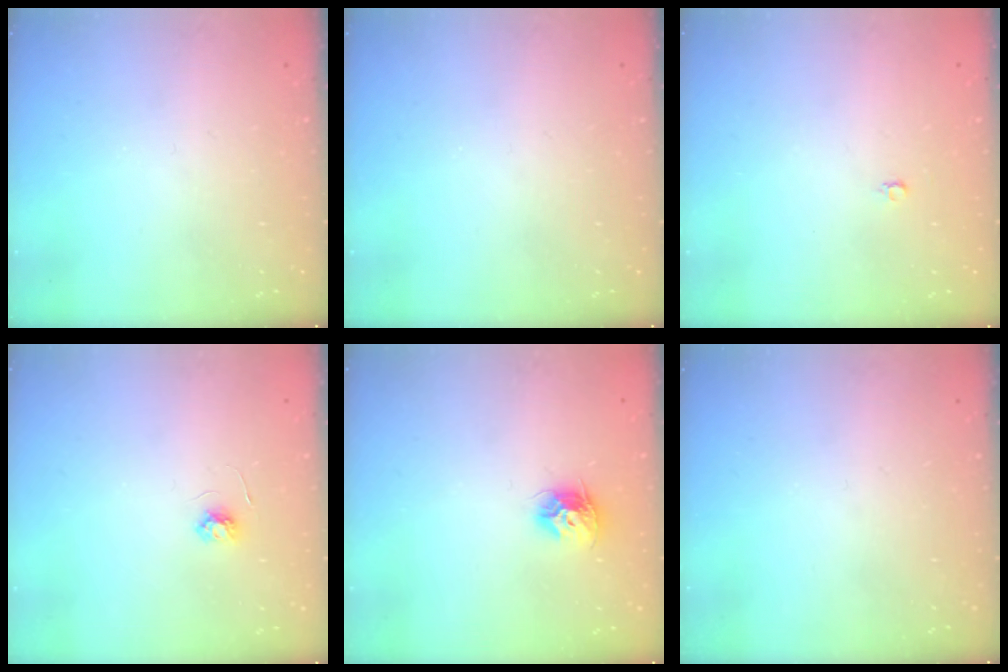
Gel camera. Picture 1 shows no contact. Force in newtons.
{"total": 0.0}
{"total": 2.2, "press": 2.2, "slide": 0.2}
{"total": 3.6, "press": 3.6, "slide": 0.5}
{"total": 8.9, "press": 8.9, "slide": 0.1}
{"total": 0.0}